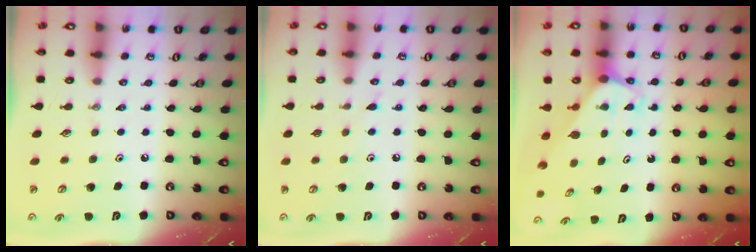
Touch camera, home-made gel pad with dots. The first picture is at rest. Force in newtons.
{"total": 5.0, "press": 5.0, "slide": 0.5}
{"total": 2.1, "press": 2.1, "slide": 0.1}